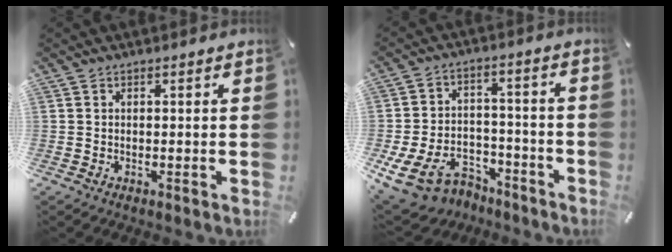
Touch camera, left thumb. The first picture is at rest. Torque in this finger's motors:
{"motor_torque": [0.53, 2.85, 0.48, 0.13, 0.29]}